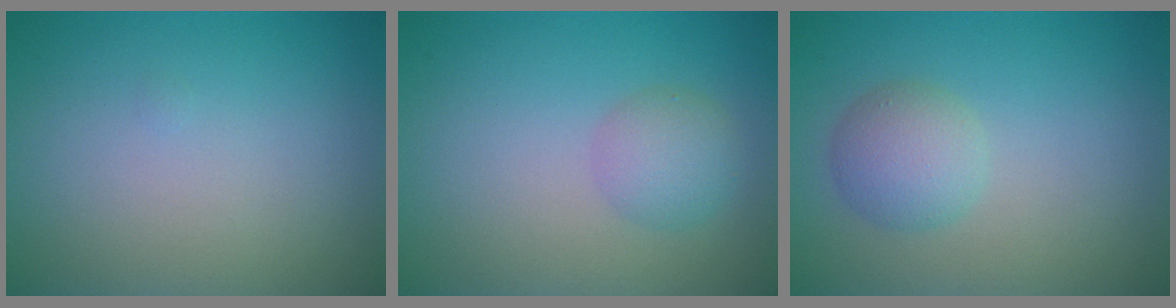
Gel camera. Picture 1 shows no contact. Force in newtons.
{"total": 2.4, "press": 2.4, "slide": 0.0}
{"total": 2.9, "press": 2.9, "slide": 0.0}